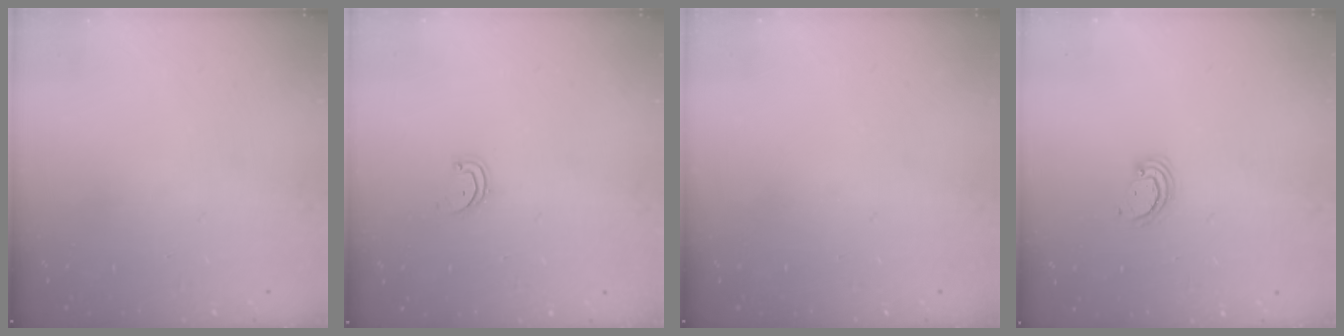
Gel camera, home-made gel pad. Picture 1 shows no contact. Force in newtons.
{"total": 2.3, "press": 2.3, "slide": 0.1}
{"total": 0.0}
{"total": 2.6, "press": 2.6, "slide": 0.3}